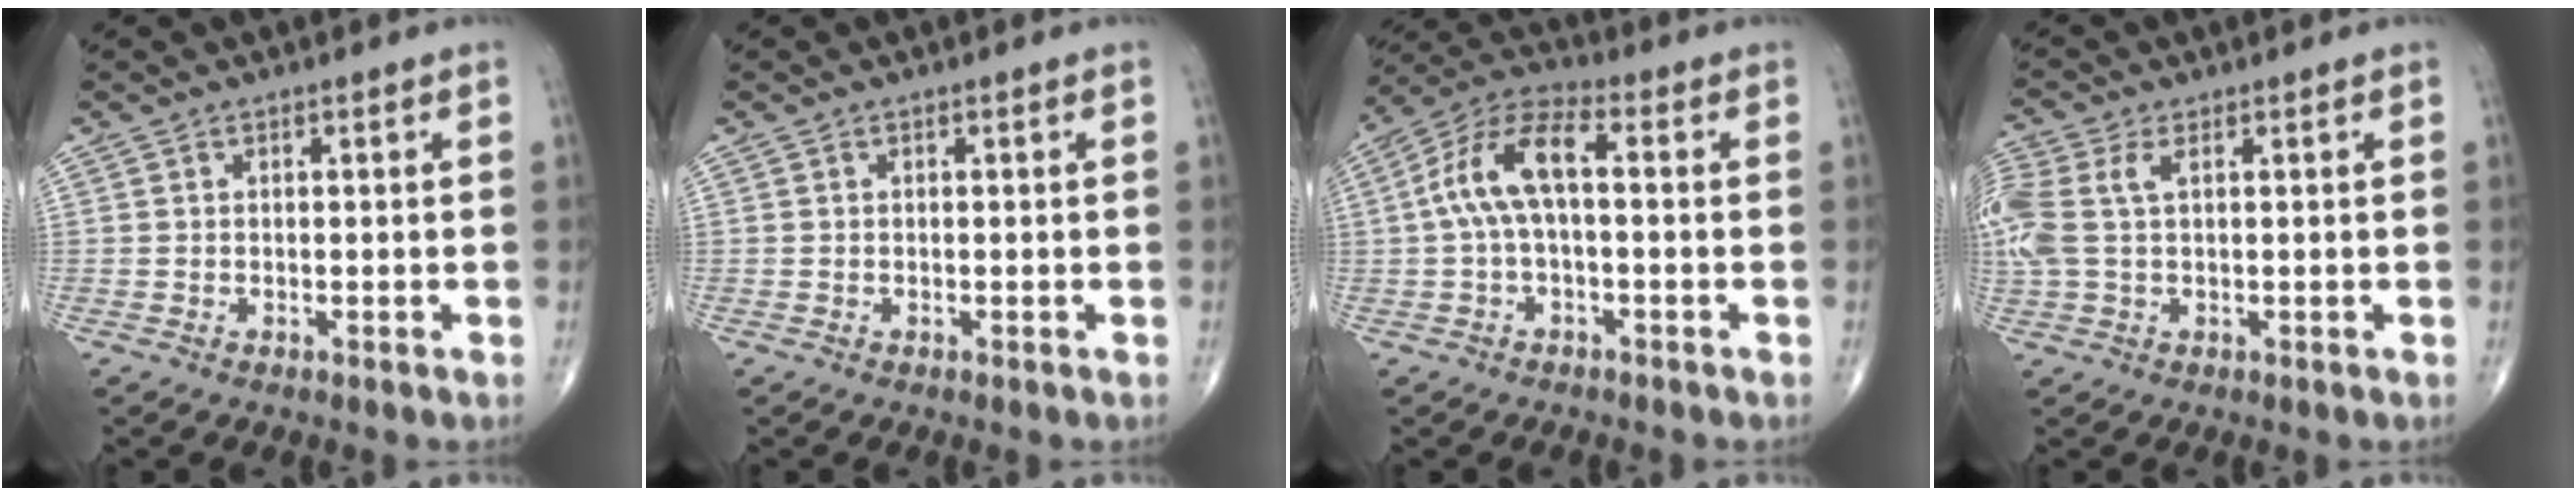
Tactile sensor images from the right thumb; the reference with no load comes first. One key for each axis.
{"total": 0.0}
{"total": 10.5, "fx": 0.4, "fy": 4.5, "fz": 9.4, "tx": -0.197, "ty": 0.042, "tz": -0.001}
{"total": 8.1, "fx": 1.7, "fy": 4.4, "fz": 6.5, "tx": -0.199, "ty": 0.025, "tz": 0.040}